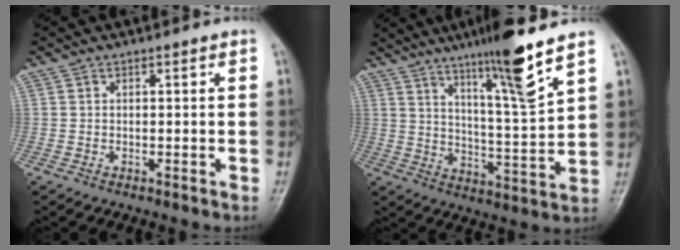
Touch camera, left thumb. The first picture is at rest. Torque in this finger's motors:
{"motor_torque": [2.16, 0.89, 1.35, -1.42, 0.32]}